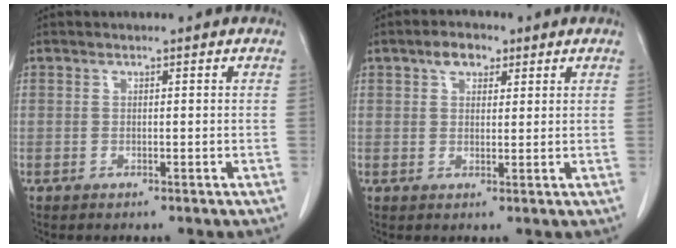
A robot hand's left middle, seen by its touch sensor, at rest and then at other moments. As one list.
[{"total": 3.4, "force": [2.0, 2.0, 1.9], "torque": [-0.036, 0.012, 0.034]}]